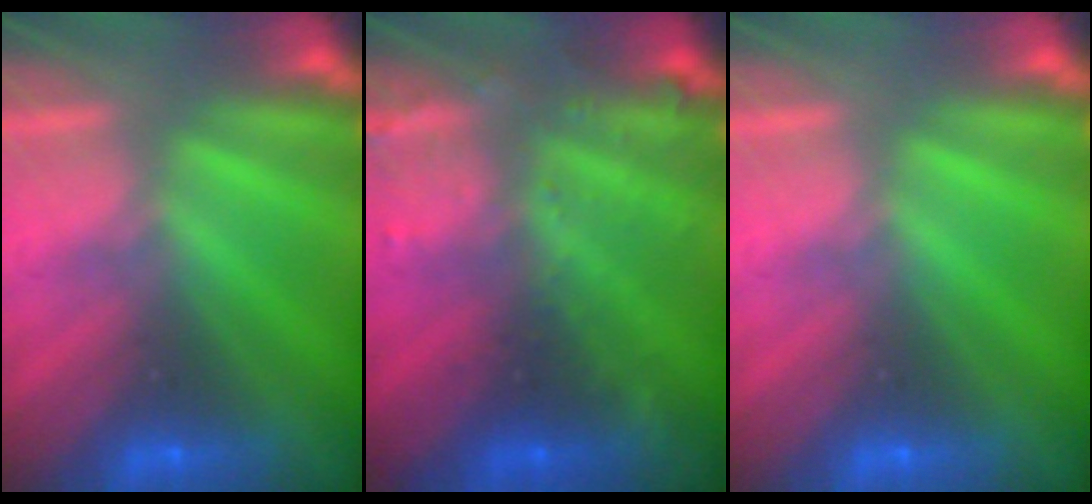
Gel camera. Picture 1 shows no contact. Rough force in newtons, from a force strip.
{"total": 2.9}
{"total": 0.0}